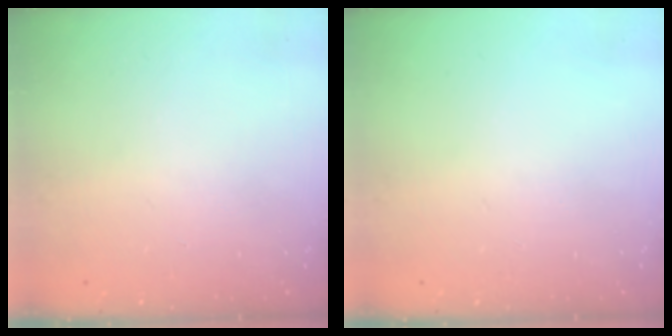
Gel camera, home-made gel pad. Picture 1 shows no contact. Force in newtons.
{"total": 0.0}